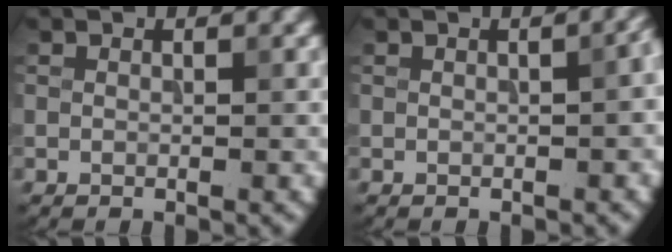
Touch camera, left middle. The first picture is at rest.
{"total": 2.9, "force": [0.0, 1.3, 2.6], "torque": [-0.013, 0.008, 0.007]}